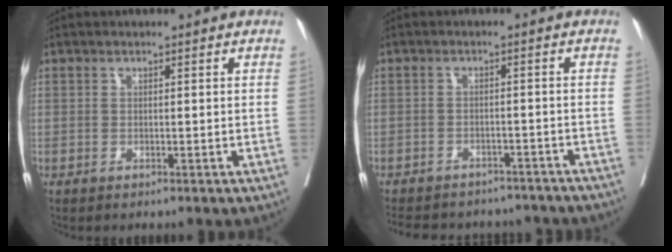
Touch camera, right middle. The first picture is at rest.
{"total": 17.5, "force": [-15.5, 6.2, 5.4], "torque": [-0.139, -0.003, -0.187]}